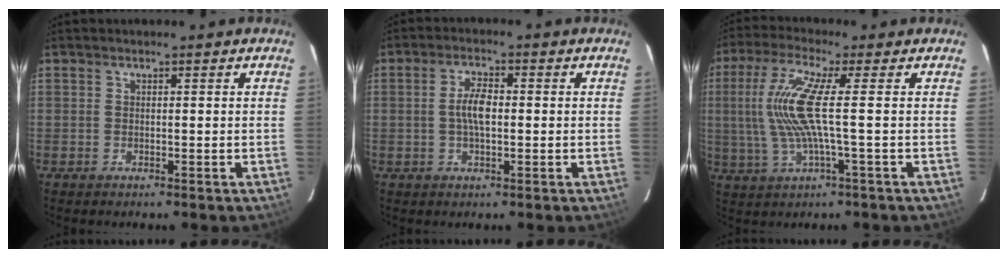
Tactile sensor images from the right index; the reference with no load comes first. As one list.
[{"total": 4.6, "force": [-0.2, 1.8, 4.2], "torque": [-0.083, 0.007, -0.003]}, {"total": 10.8, "force": [0.2, 0.1, 10.8], "torque": [-0.217, -0.001, 0.010]}]